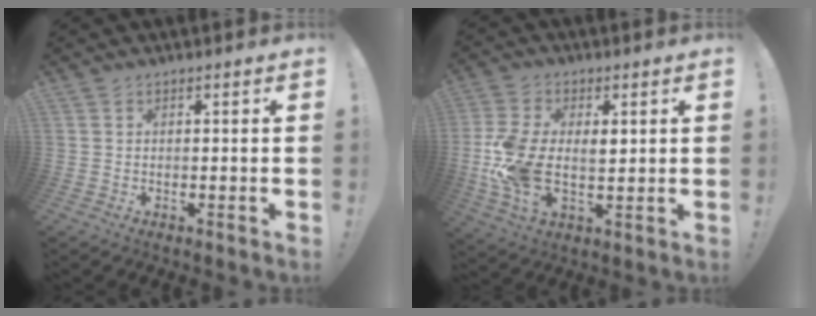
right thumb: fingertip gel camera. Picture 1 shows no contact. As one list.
[{"total": 13.1, "force": [0.2, 8.0, 10.4], "torque": [-0.199, -0.006, 0.006]}]